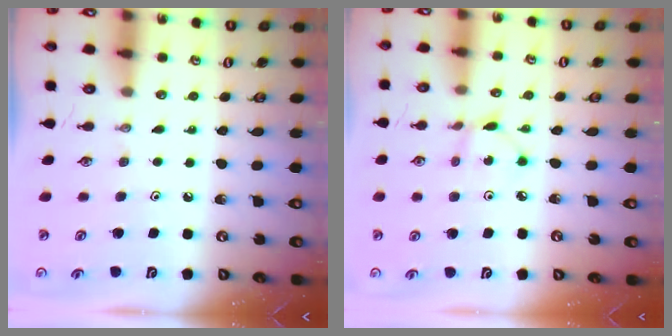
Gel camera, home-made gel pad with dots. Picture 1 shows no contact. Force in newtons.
{"total": 2.4, "press": 2.4, "slide": 0.1}